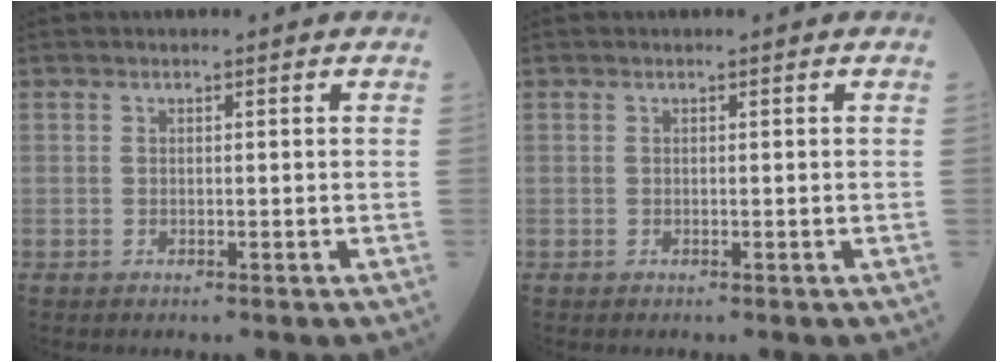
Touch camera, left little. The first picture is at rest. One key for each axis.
{"total": 0.0}